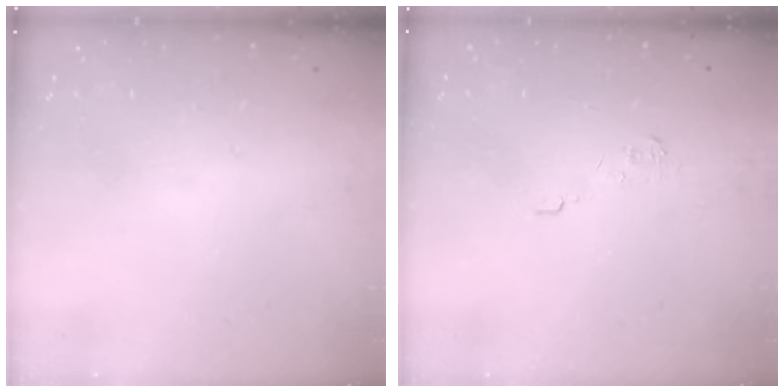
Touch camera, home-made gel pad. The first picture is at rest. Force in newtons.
{"total": 3.8, "press": 3.8, "slide": 0.5}